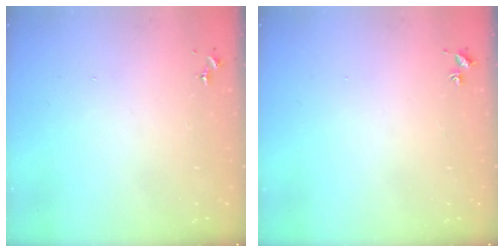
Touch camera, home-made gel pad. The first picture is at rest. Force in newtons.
{"total": 1.8, "press": 1.8, "slide": 0.2}